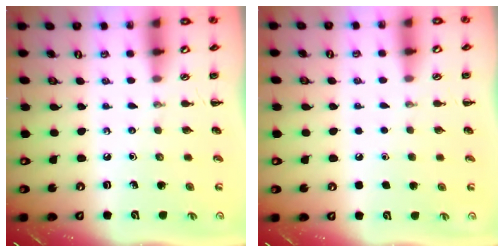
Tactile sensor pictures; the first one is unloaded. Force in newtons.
{"total": 1.7, "press": 1.7, "slide": 0.1}